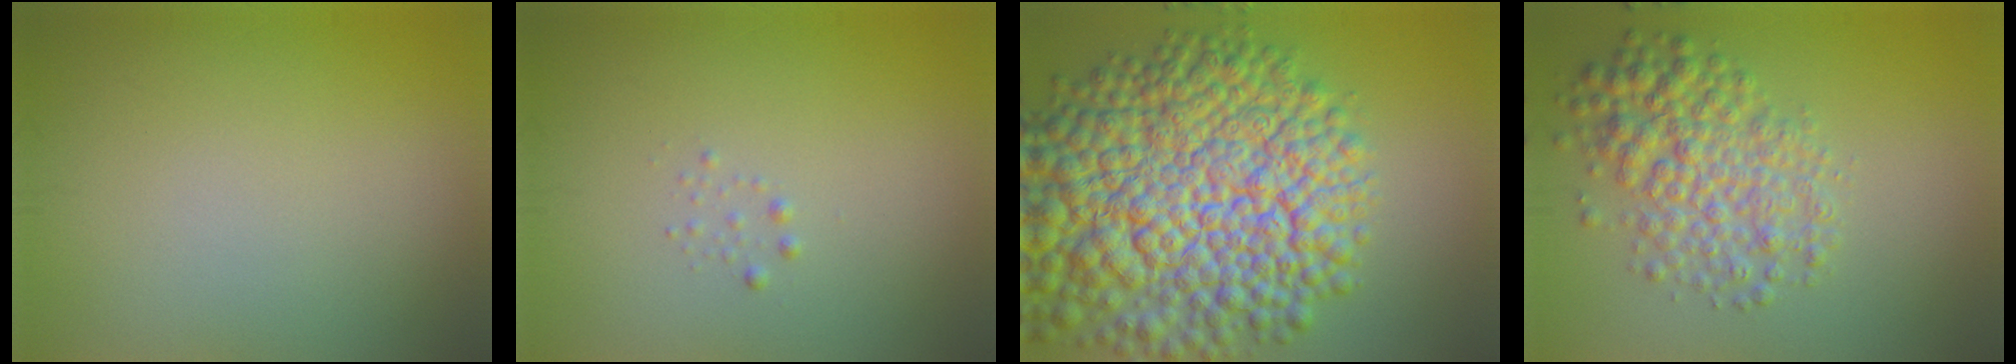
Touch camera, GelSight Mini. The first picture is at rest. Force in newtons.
{"total": 0.6, "press": 0.6, "slide": 0.0}
{"total": 16.8, "press": 16.8, "slide": 0.6}
{"total": 5.6, "press": 5.6, "slide": 0.1}